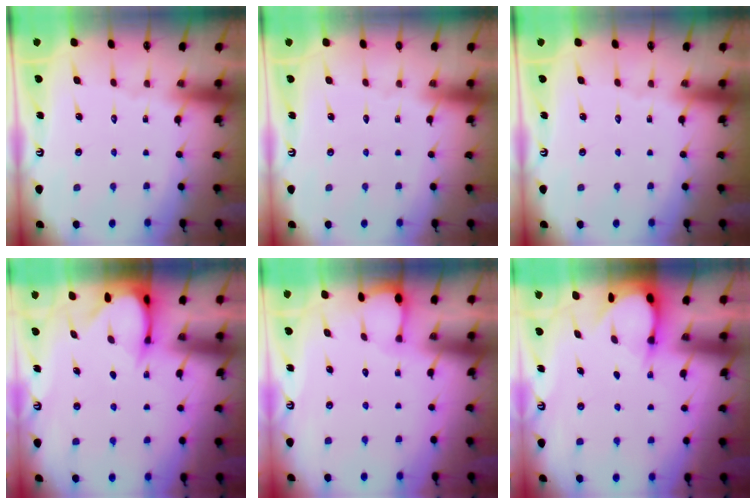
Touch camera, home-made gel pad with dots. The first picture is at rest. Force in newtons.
{"total": 0.0}
{"total": 0.0}
{"total": 3.6, "press": 3.6, "slide": 0.2}
{"total": 1.5, "press": 1.5, "slide": 0.1}
{"total": 3.1, "press": 3.1, "slide": 0.4}